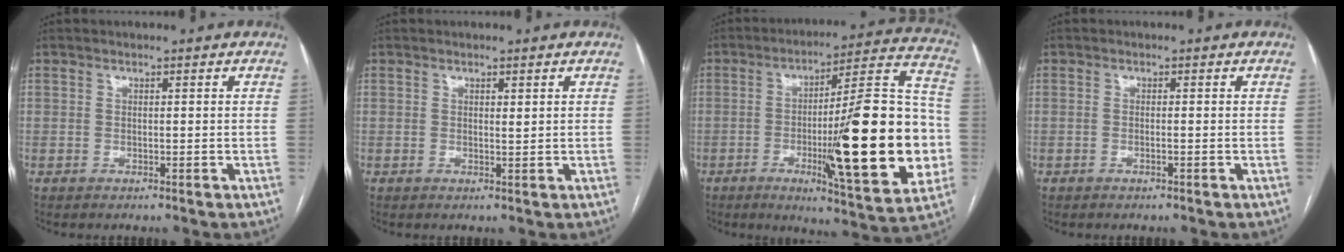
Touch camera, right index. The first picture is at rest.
{"total": 0.7, "force": [0.4, 0.1, 0.5], "torque": [-0.012, -0.003, 0.007]}
{"total": 25.5, "force": [-4.6, 3.2, 24.9], "torque": [-0.324, 0.006, -0.062]}
{"total": 0.5, "force": [-0.2, 0.0, 0.5], "torque": [-0.013, 0.001, -0.001]}